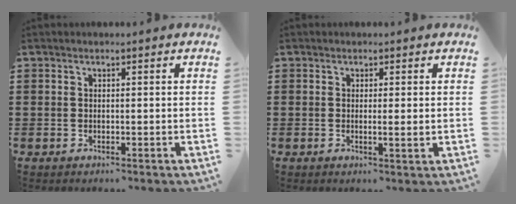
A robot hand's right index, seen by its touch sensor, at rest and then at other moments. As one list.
[{"total": 1.6, "force": [0.0, -0.1, 1.6], "torque": [-0.029, -0.006, -0.001]}]